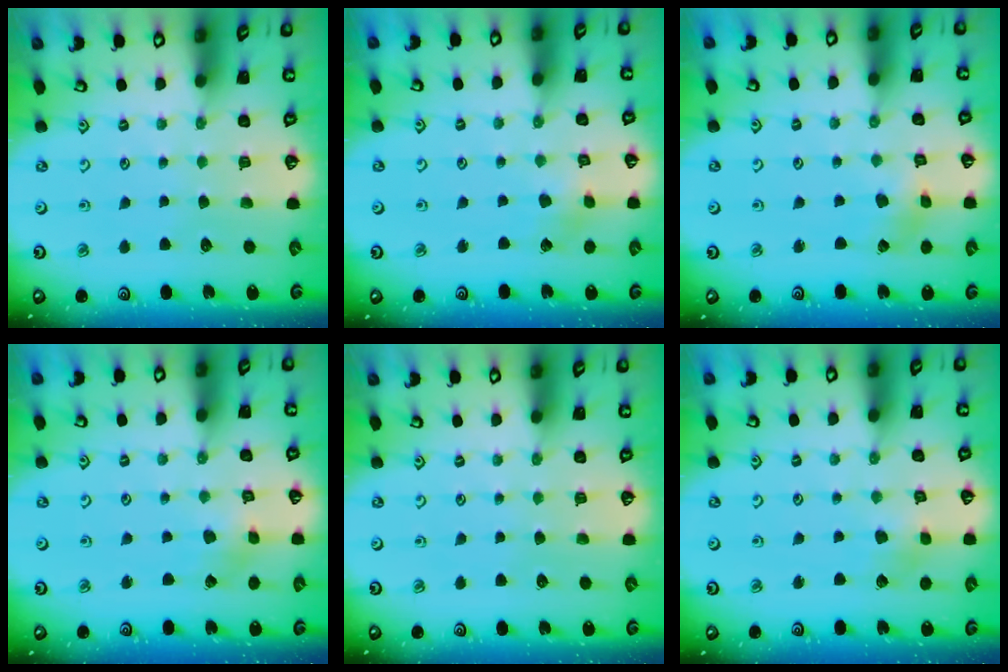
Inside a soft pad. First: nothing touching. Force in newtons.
{"total": 2.1, "press": 2.1, "slide": 0.2}
{"total": 1.4, "press": 1.3, "slide": 0.3}
{"total": 2.1, "press": 2.1, "slide": 0.2}
{"total": 0.0}
{"total": 3.5, "press": 3.4, "slide": 0.6}